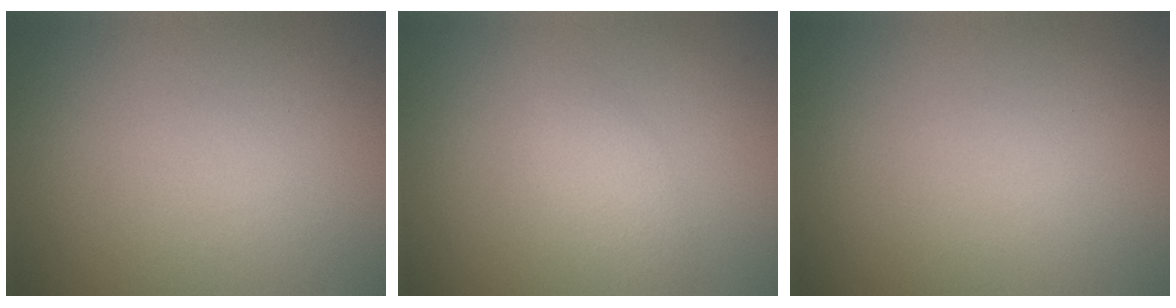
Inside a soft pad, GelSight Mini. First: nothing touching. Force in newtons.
{"total": 1.7, "press": 1.7, "slide": 0.1}
{"total": 0.0}